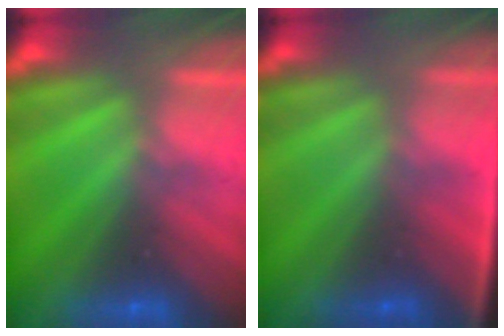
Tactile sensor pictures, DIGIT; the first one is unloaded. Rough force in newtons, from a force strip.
{"total": 2.5}